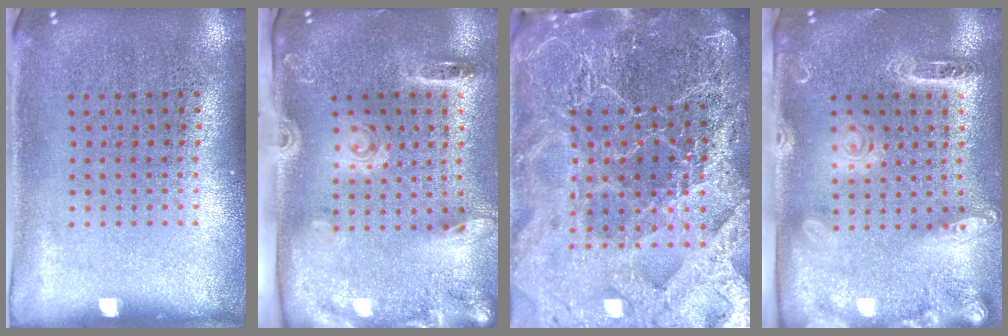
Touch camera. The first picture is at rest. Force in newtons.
{"total": 2.7, "press": 1.9, "slide": 2.0}
{"total": 5.0, "press": 4.5, "slide": 2.3}
{"total": 2.5, "press": 2.0, "slide": 1.6}